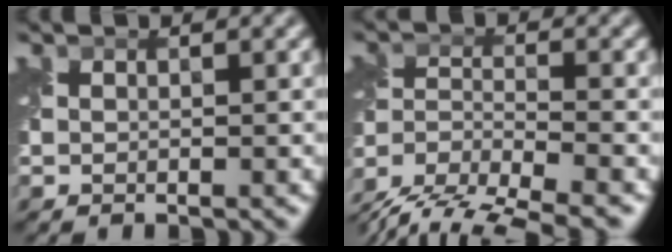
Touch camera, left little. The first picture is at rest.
{"total": 10.7, "force": [-9.5, 3.3, 3.8], "torque": [-0.068, -0.016, -0.152]}